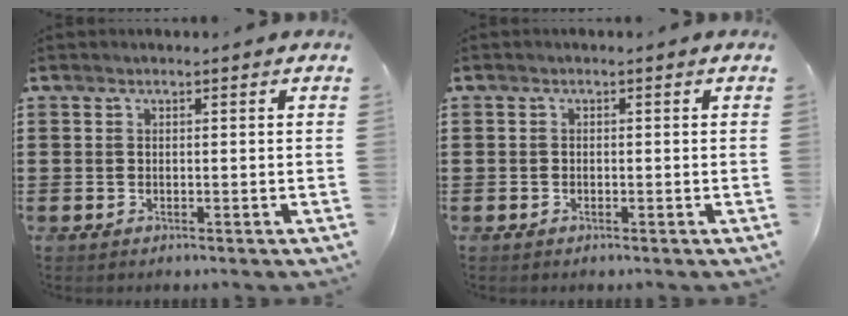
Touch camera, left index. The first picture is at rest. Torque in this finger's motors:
{"motor_torque": [-0.20, 0.31, -0.02, -0.01]}